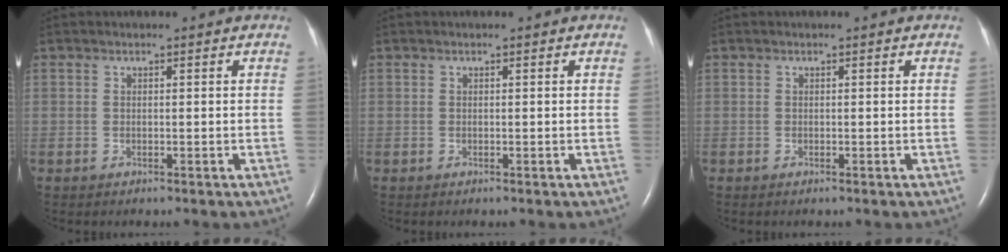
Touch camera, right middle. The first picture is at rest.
{"total": 0.0}
{"total": 0.0}